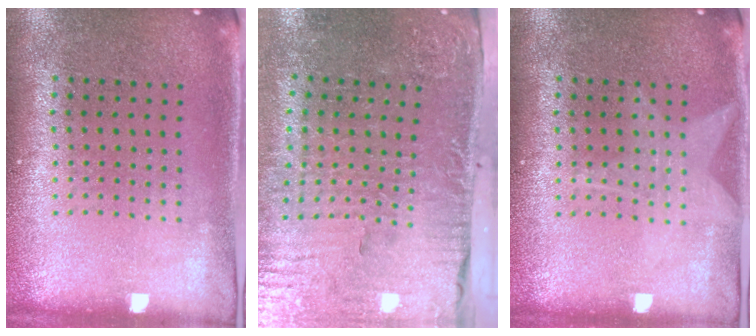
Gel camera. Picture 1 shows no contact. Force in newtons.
{"total": 4.9, "press": 4.1, "slide": 2.5}
{"total": 1.3, "press": 1.3, "slide": 0.1}